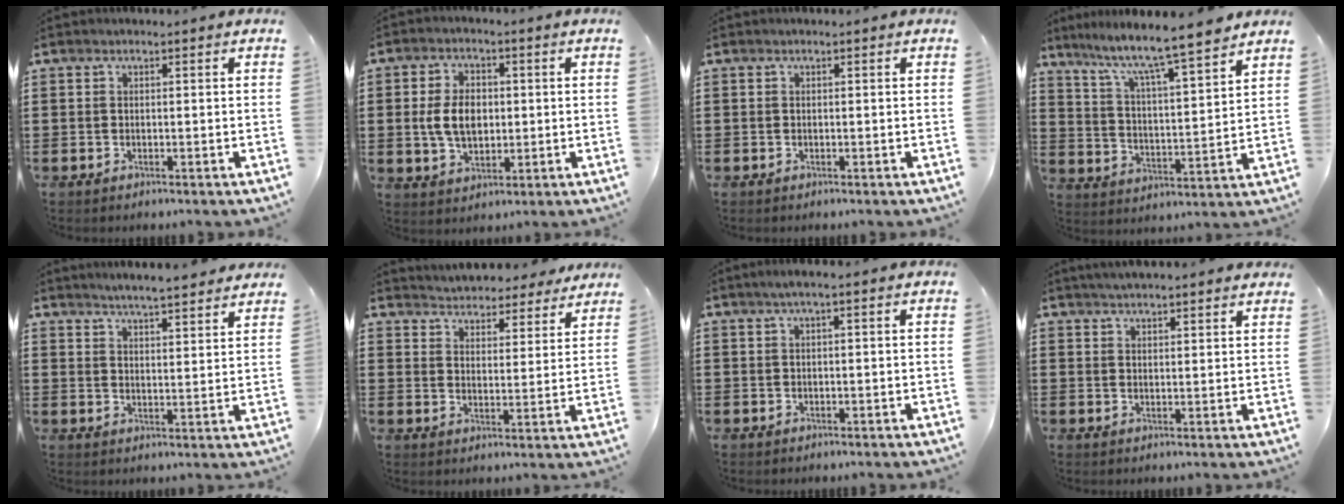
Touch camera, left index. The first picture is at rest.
{"total": 6.4, "force": [0.3, 4.2, 4.8], "torque": [-0.106, 0.008, -0.002]}
{"total": 0.0}
{"total": 7.6, "force": [6.5, 0.0, 3.8], "torque": [-0.100, -0.048, 0.105]}
{"total": 3.9, "force": [3.8, -0.6, 0.4], "torque": [-0.023, -0.020, 0.067]}
{"total": 4.6, "force": [4.6, 0.3, -0.3], "torque": [-0.018, -0.028, 0.081]}
{"total": 1.5, "force": [0.4, 0.0, 1.4], "torque": [-0.024, 0.000, 0.008]}
{"total": 2.7, "force": [2.7, -0.2, 0.4], "torque": [-0.014, -0.004, 0.050]}